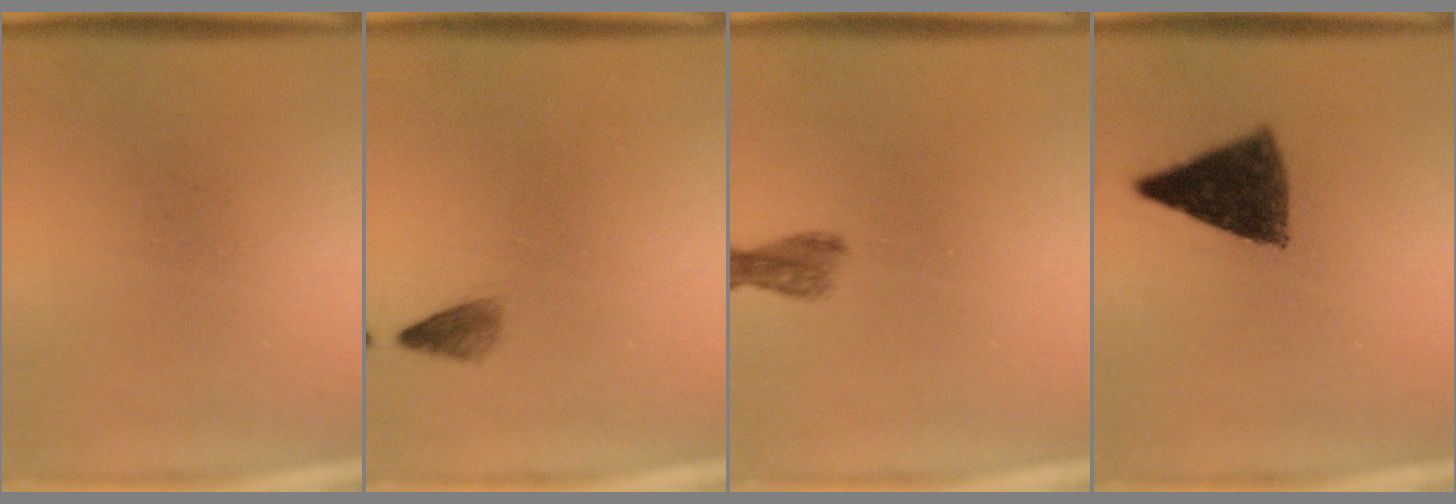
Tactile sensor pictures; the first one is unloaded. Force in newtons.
{"total": 1.5}
{"total": 2.4}
{"total": 9.4}